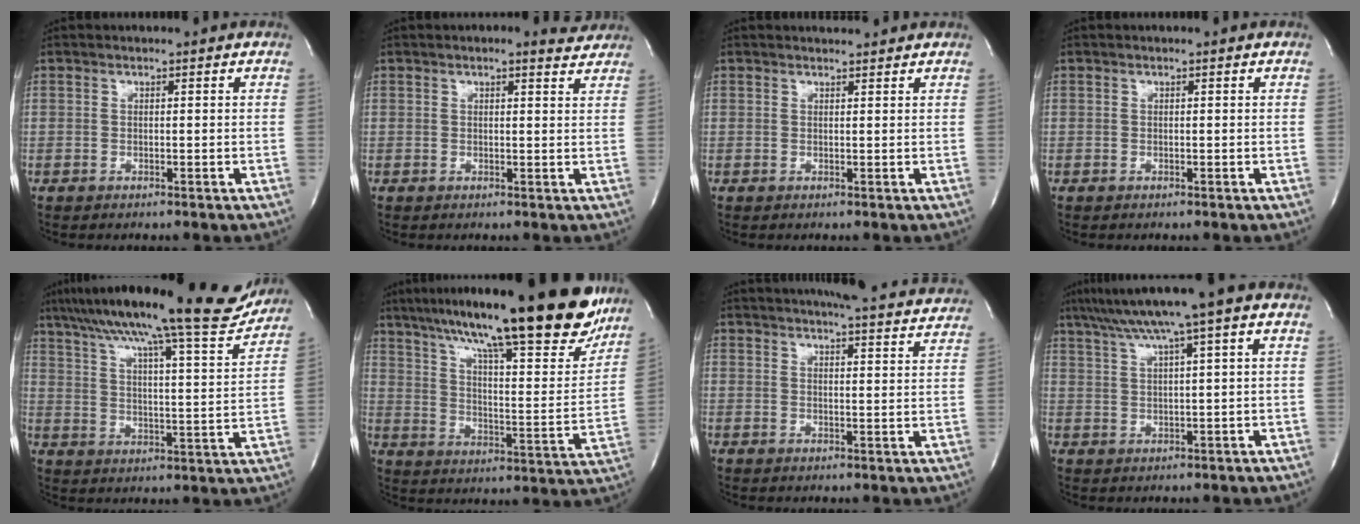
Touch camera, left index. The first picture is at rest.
{"total": 2.8, "force": [2.5, 0.8, 1.0], "torque": [-0.017, -0.001, 0.017]}
{"total": 1.8, "force": [1.8, 0.2, 0.2], "torque": [-0.010, 0.006, 0.026]}
{"total": 0.0}
{"total": 22.9, "force": [19.6, 1.1, 11.8], "torque": [-0.189, -0.014, 0.274]}
{"total": 26.8, "force": [20.6, 4.0, 16.6], "torque": [-0.256, -0.008, 0.296]}
{"total": 17.1, "force": [15.9, 1.4, 6.0], "torque": [-0.084, -0.010, 0.188]}
{"total": 9.5, "force": [5.9, -0.9, 7.4], "torque": [-0.123, 0.031, 0.095]}